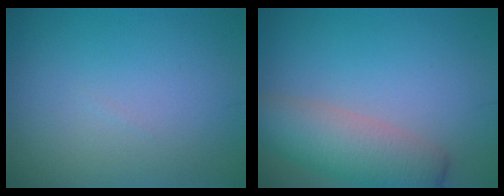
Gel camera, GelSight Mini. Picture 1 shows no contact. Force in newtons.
{"total": 5.2, "press": 5.2, "slide": 0.2}